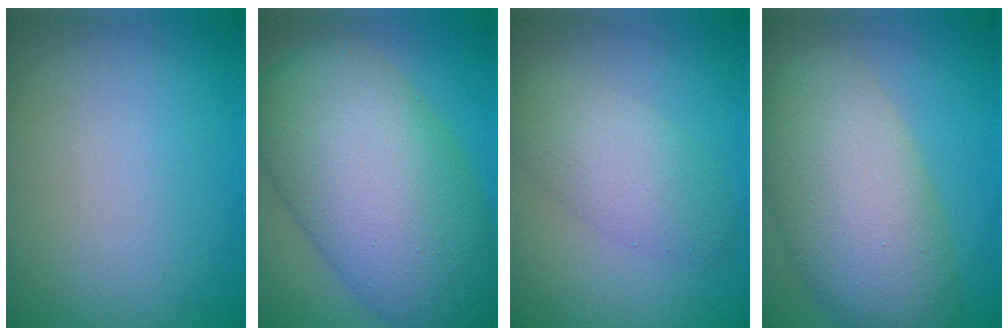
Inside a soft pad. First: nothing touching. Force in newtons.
{"total": 14.0, "press": 14.0, "slide": 0.3}
{"total": 3.8, "press": 3.8, "slide": 0.2}
{"total": 8.8, "press": 8.8, "slide": 0.6}